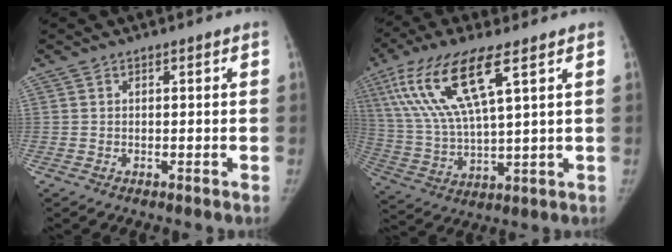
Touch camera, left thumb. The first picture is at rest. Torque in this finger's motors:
{"motor_torque": [2.10, 1.62, 1.82, -0.95, 0.49]}